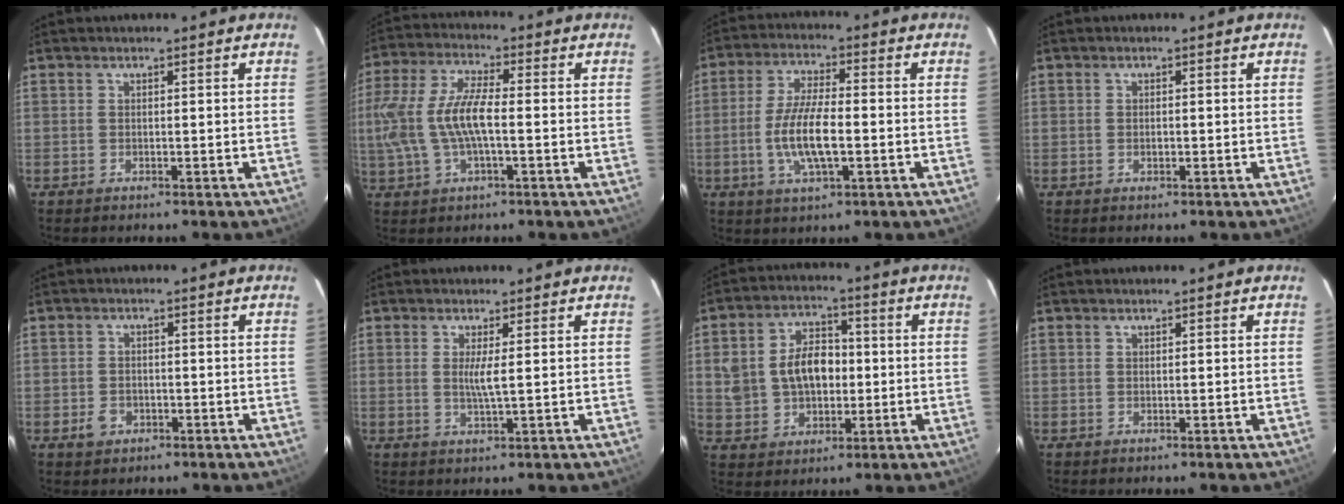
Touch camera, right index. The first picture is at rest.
{"total": 12.3, "force": [-1.1, 4.4, 11.5], "torque": [-0.239, 0.005, -0.018]}
{"total": 9.8, "force": [-2.1, 2.9, 9.2], "torque": [-0.185, -0.004, -0.040]}
{"total": 0.8, "force": [-0.2, 0.6, 0.5], "torque": [-0.008, 0.000, -0.002]}
{"total": 3.1, "force": [-1.4, 2.5, 1.4], "torque": [-0.030, 0.002, -0.018]}
{"total": 2.8, "force": [0.5, -0.2, 2.8], "torque": [-0.053, -0.007, 0.006]}
{"total": 11.2, "force": [0.5, 8.1, 7.7], "torque": [-0.163, 0.026, 0.022]}
{"total": 0.0}